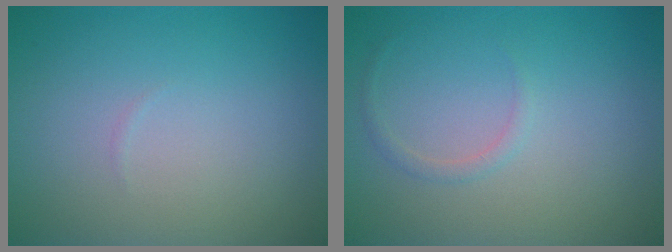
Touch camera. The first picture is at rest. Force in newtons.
{"total": 0.8, "press": 0.8, "slide": 0.1}